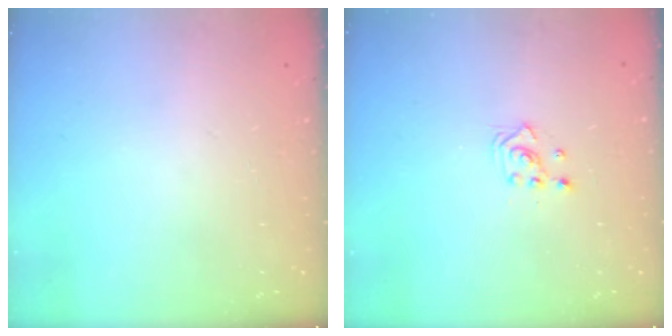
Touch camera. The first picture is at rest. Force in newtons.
{"total": 2.5, "press": 2.5, "slide": 0.3}